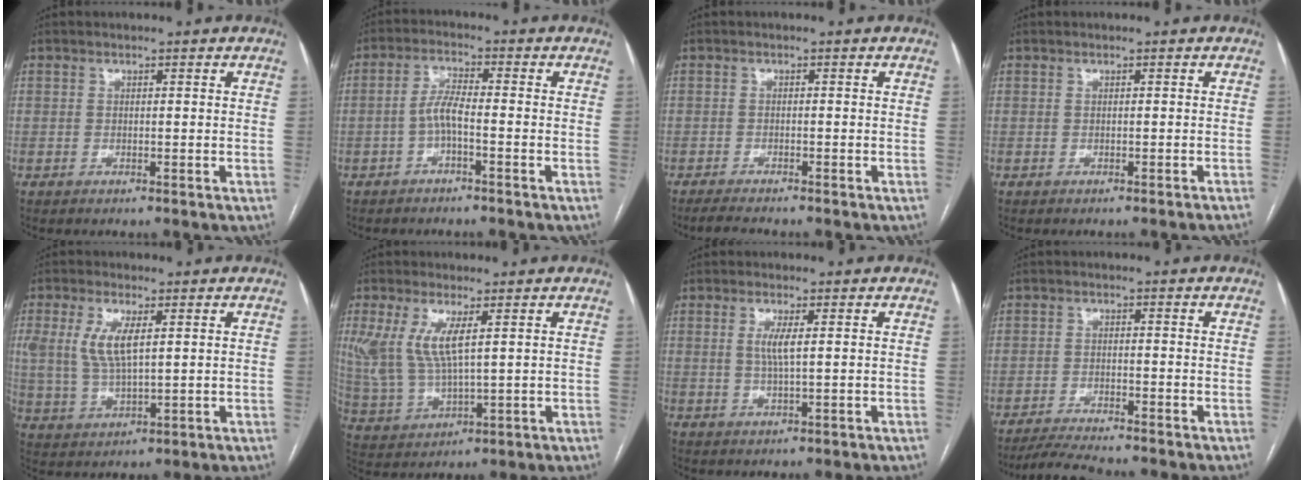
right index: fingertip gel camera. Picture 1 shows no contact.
{"total": 3.8, "force": [-1.4, 0.6, 3.5], "torque": [-0.071, 0.010, -0.028]}
{"total": 3.1, "force": [-2.8, 0.2, 1.2], "torque": [-0.025, -0.009, -0.043]}
{"total": 2.1, "force": [-1.9, -0.6, 0.8], "torque": [-0.007, 0.005, -0.023]}
{"total": 7.5, "force": [2.2, 2.9, 6.6], "torque": [-0.149, 0.004, 0.048]}
{"total": 9.3, "force": [3.1, 2.8, 8.3], "torque": [-0.200, 0.000, 0.073]}
{"total": 3.1, "force": [0.7, 0.1, 3.1], "torque": [-0.067, -0.003, 0.014]}
{"total": 5.2, "force": [-4.9, -0.3, 1.8], "torque": [-0.035, -0.019, -0.084]}